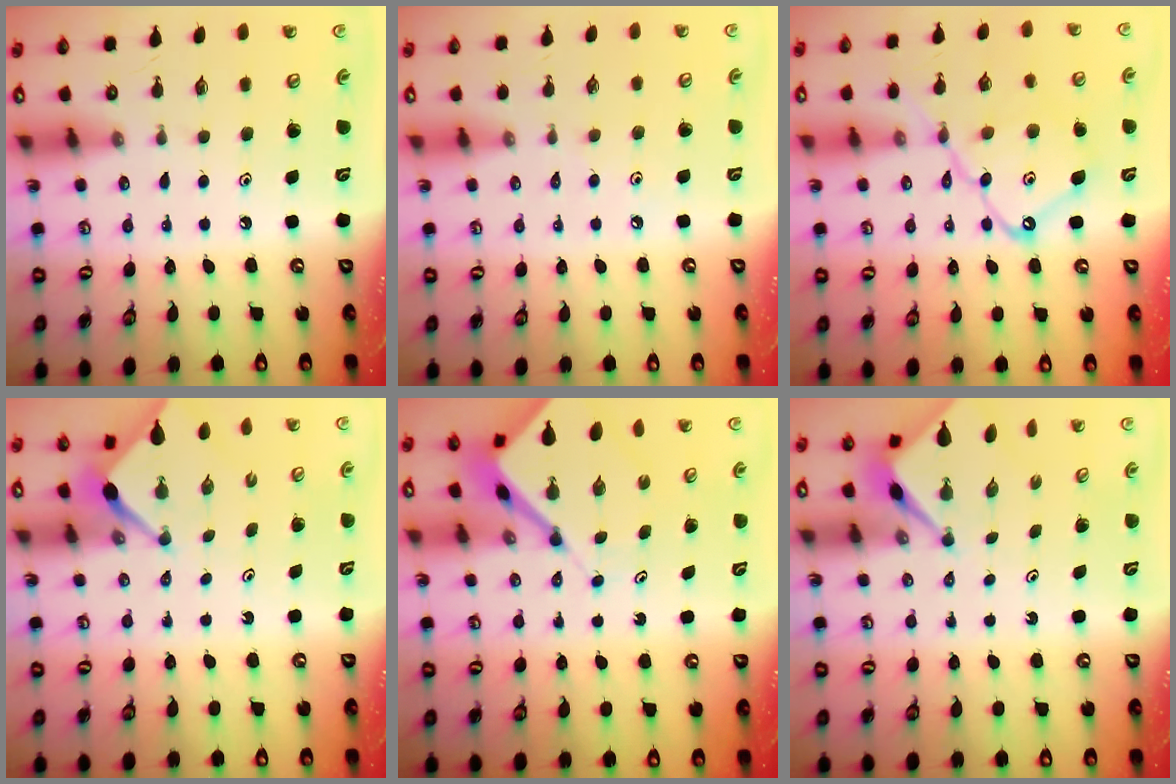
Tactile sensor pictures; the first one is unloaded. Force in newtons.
{"total": 2.8, "press": 2.7, "slide": 0.6}
{"total": 14.4, "press": 14.4, "slide": 1.3}
{"total": 2.5, "press": 2.5, "slide": 0.3}
{"total": 6.8, "press": 6.8, "slide": 0.4}
{"total": 2.5, "press": 2.5, "slide": 0.1}